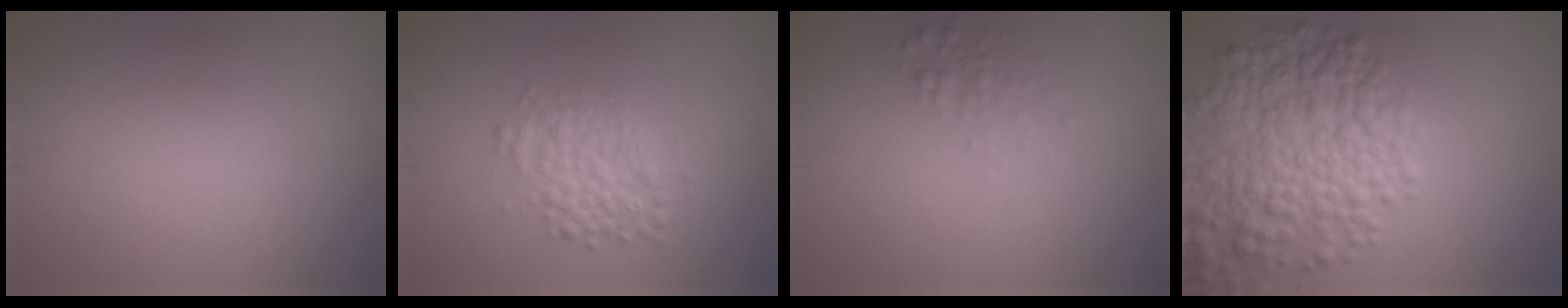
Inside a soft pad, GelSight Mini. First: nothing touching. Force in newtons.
{"total": 3.3, "press": 3.3, "slide": 0.1}
{"total": 1.1, "press": 1.1, "slide": 0.0}
{"total": 8.1, "press": 8.1, "slide": 0.4}